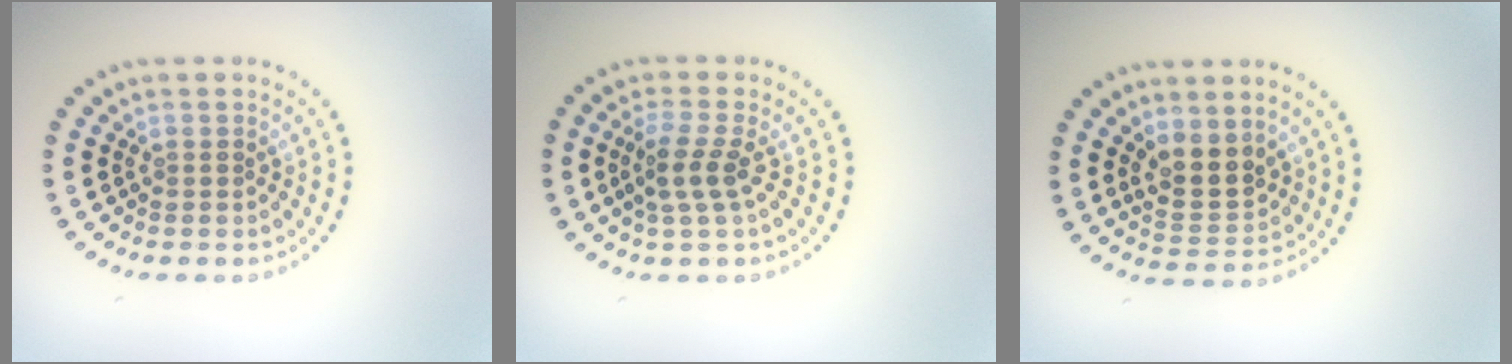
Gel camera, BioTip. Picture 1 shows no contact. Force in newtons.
{"total": 2.4, "press": 2.1, "slide": 1.2}
{"total": 3.3, "press": 3.0, "slide": 1.5}